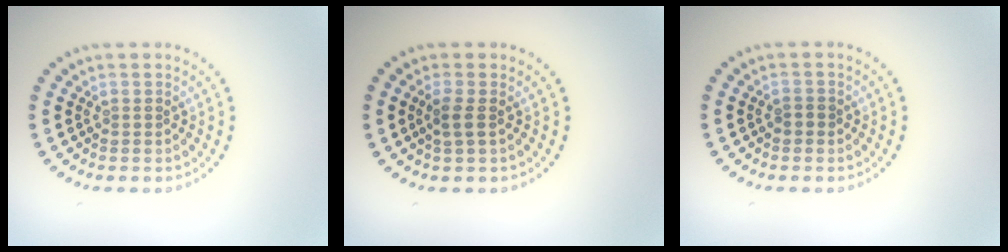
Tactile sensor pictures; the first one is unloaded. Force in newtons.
{"total": 1.3, "press": 1.2, "slide": 0.6}
{"total": 0.9, "press": 0.9, "slide": 0.1}